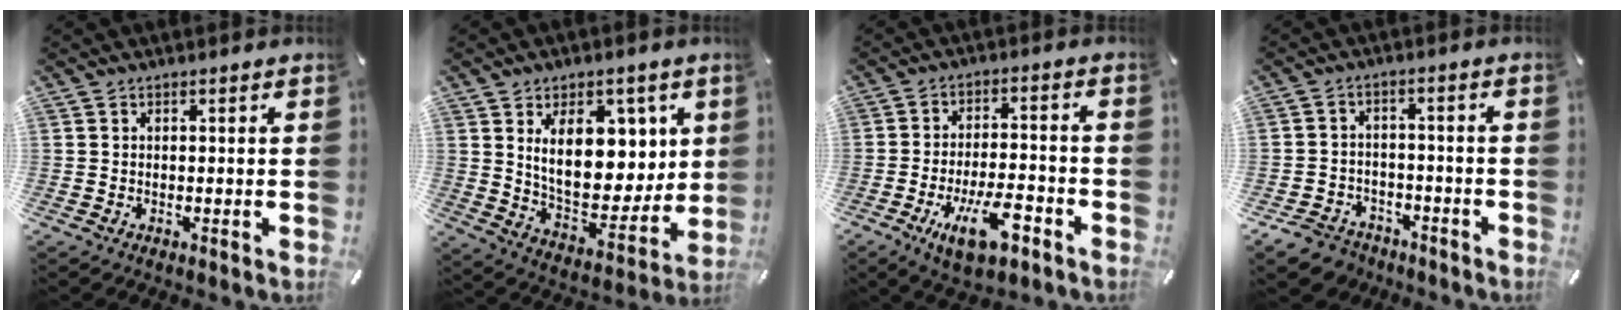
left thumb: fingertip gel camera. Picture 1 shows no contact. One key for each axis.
{"total": 15.9, "fx": 6.4, "fy": 10.1, "fz": 10.6, "tx": -0.153, "ty": -0.038, "tz": 0.116}
{"total": 12.6, "fx": -6.5, "fy": 4.8, "fz": 9.7, "tx": -0.176, "ty": 0.022, "tz": -0.108}
{"total": 5.9, "fx": -4.3, "fy": 3.9, "fz": 1.3, "tx": -0.032, "ty": 0.022, "tz": -0.084}